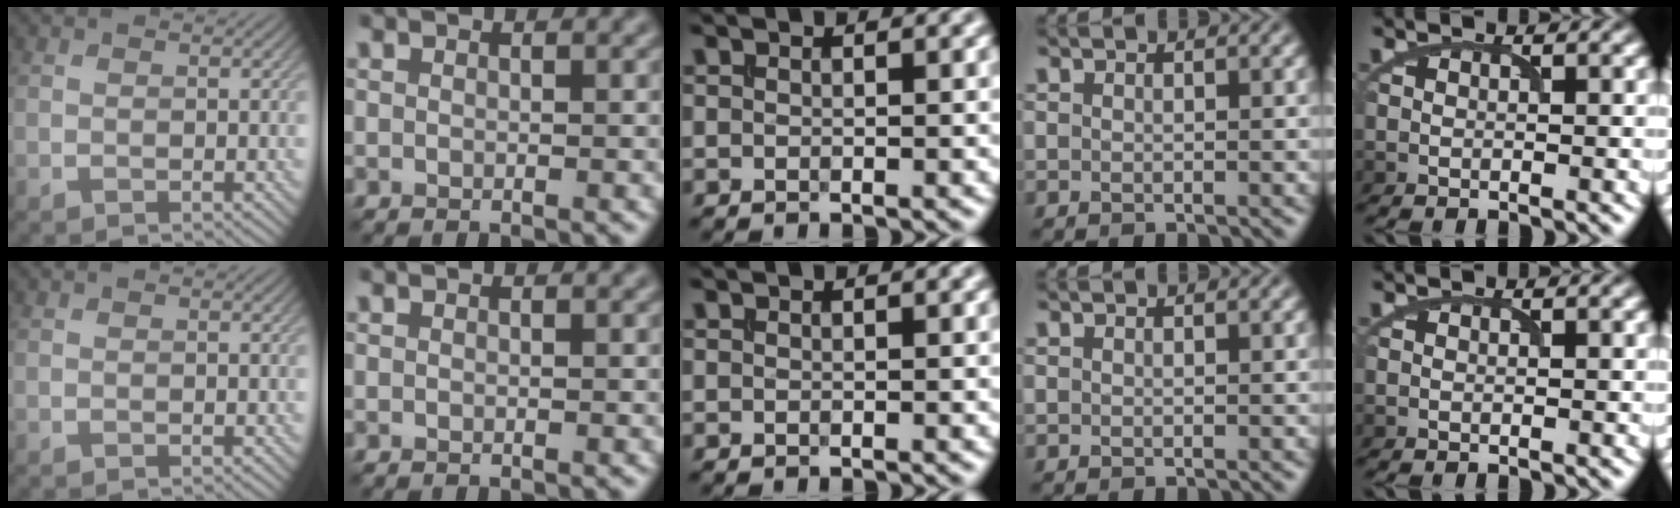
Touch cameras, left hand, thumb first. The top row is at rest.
{}